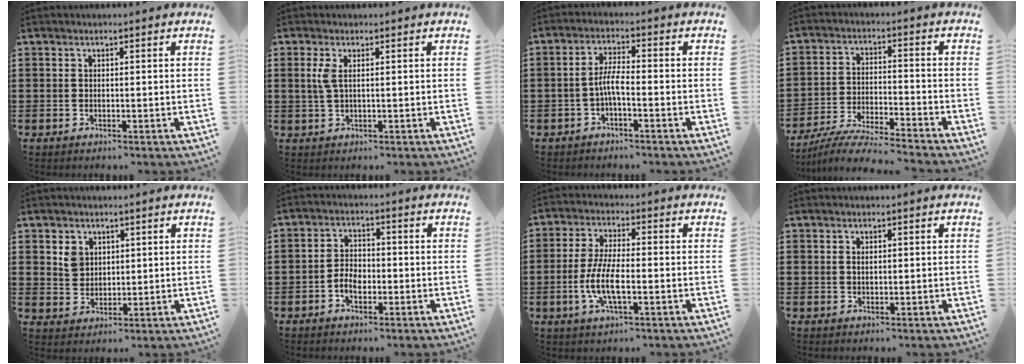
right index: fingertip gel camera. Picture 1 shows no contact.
{"total": 2.5, "force": [0.5, 0.7, 2.3], "torque": [-0.055, 0.000, 0.006]}
{"total": 3.9, "force": [-1.5, 0.7, 3.5], "torque": [-0.080, -0.002, -0.034]}
{"total": 6.3, "force": [-6.0, -0.4, 1.8], "torque": [-0.047, -0.013, -0.120]}
{"total": 3.5, "force": [1.6, 2.8, 1.1], "torque": [-0.025, 0.006, 0.030]}
{"total": 3.6, "force": [-1.4, 2.2, 2.5], "torque": [-0.061, -0.002, -0.031]}
{"total": 7.2, "force": [-2.2, 2.1, 6.5], "torque": [-0.144, -0.011, -0.046]}
{"total": 0.6, "force": [0.0, 0.2, 0.5], "torque": [-0.013, -0.002, 0.001]}